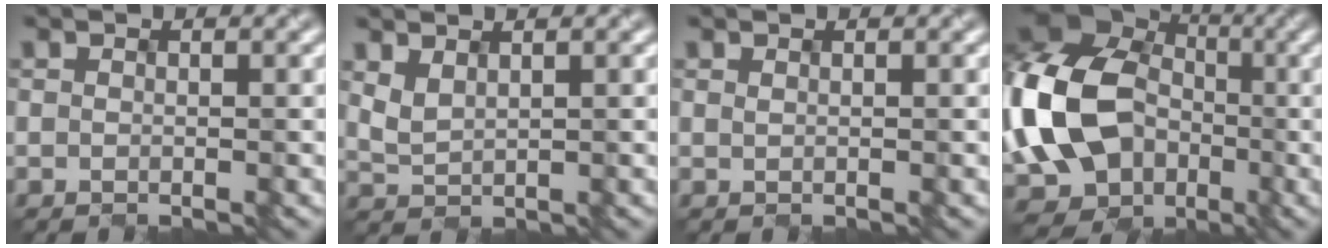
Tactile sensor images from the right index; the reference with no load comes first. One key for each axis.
{"total": 1.5, "fx": 0.9, "fy": 0.7, "fz": 0.9, "tx": -0.025, "ty": -0.001, "tz": 0.023}
{"total": 0.0}
{"total": 16.2, "fx": -2.1, "fy": 12.5, "fz": 10.0, "tx": -0.230, "ty": 0.010, "tz": -0.046}